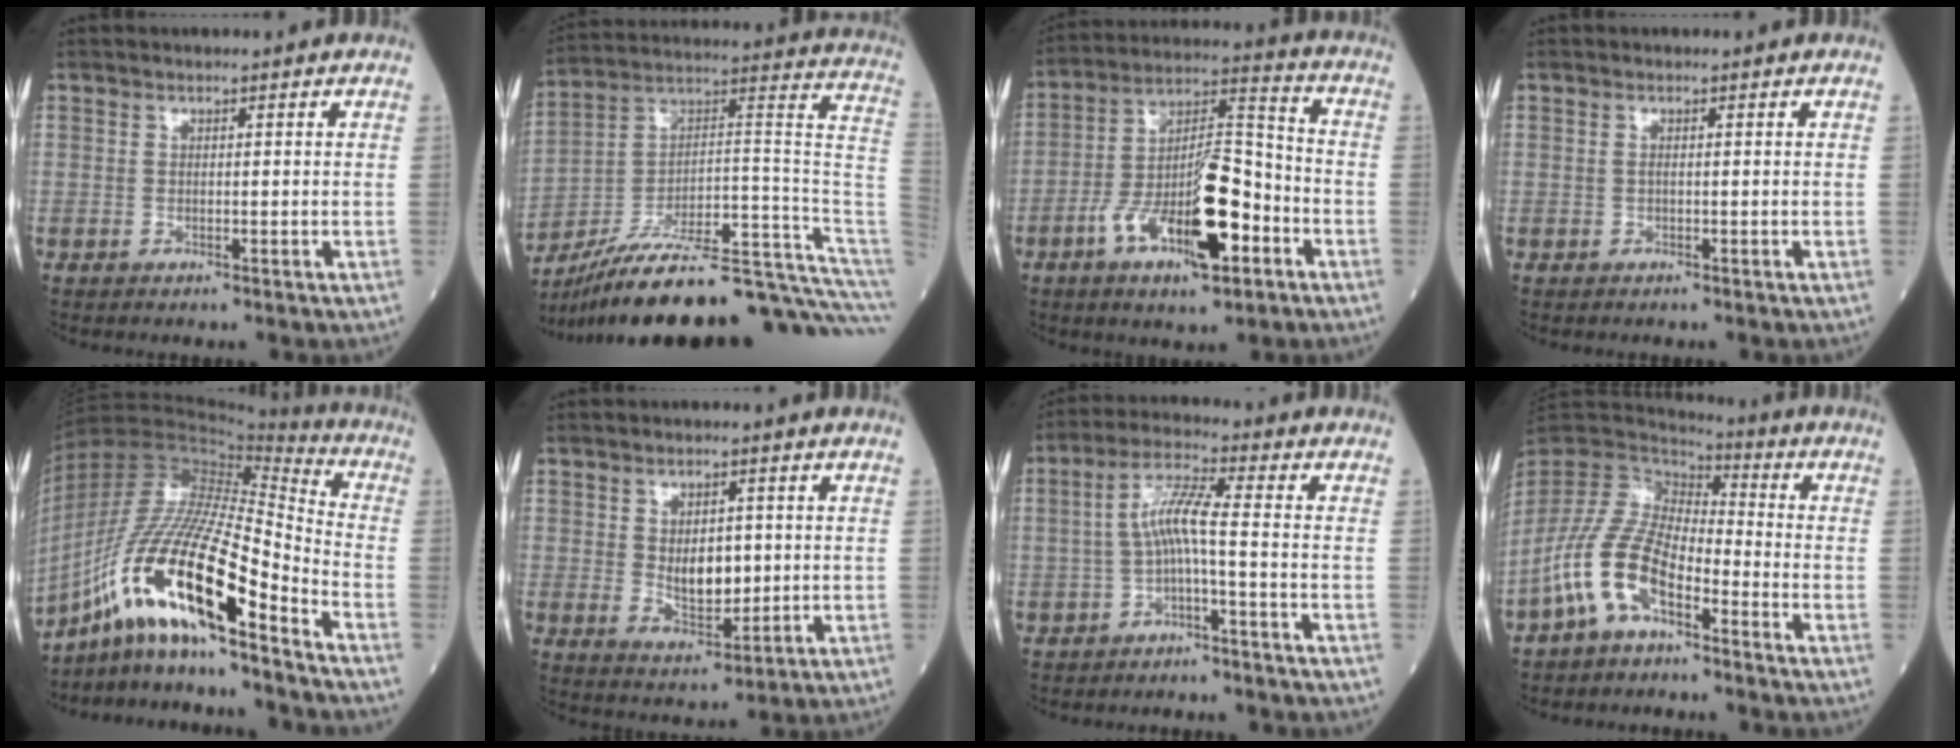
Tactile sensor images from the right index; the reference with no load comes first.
{"total": 32.1, "force": [-26.1, 1.8, 18.7], "torque": [-0.171, 0.018, -0.384]}
{"total": 16.2, "force": [-6.3, 4.6, 14.2], "torque": [-0.260, 0.008, -0.102]}
{"total": 0.5, "force": [0.1, 0.2, 0.5], "torque": [-0.015, -0.001, 0.000]}
{"total": 21.1, "force": [-12.8, 2.6, 16.6], "torque": [-0.358, -0.021, -0.236]}
{"total": 6.3, "force": [0.4, 3.3, 5.4], "torque": [-0.089, -0.006, 0.018]}
{"total": 5.7, "force": [-1.1, 0.2, 5.6], "torque": [-0.110, 0.022, -0.022]}
{"total": 11.4, "force": [-6.0, 4.7, 8.4], "torque": [-0.188, 0.010, -0.120]}